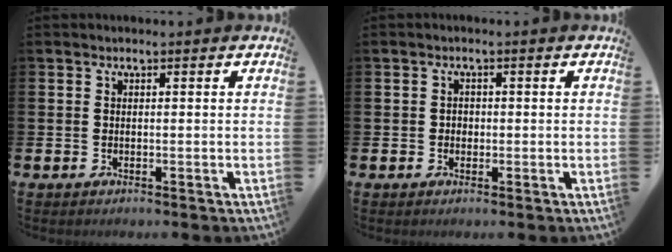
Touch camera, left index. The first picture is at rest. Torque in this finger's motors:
{"motor_torque": [-0.11, 0.17, 0.00, -0.01]}